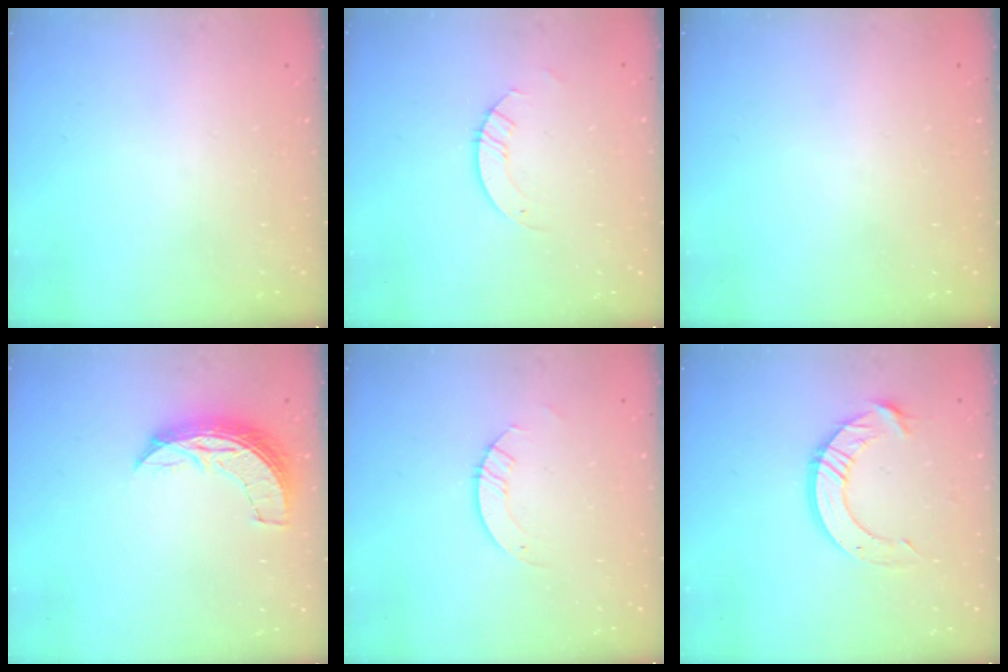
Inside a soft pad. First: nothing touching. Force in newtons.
{"total": 3.0, "press": 3.0, "slide": 0.3}
{"total": 0.0}
{"total": 7.6, "press": 7.6, "slide": 0.7}
{"total": 3.0, "press": 3.0, "slide": 0.3}
{"total": 10.8, "press": 10.8, "slide": 0.9}